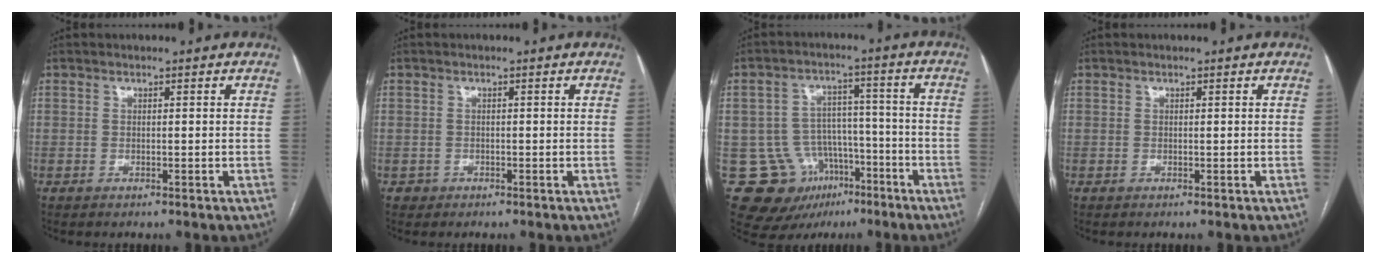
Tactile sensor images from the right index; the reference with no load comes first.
{"total": 1.1, "force": [-0.4, 1.0, -0.2], "torque": [0.002, 0.007, -0.006]}
{"total": 12.2, "force": [-6.1, 9.9, 3.4], "torque": [-0.051, 0.058, -0.080]}
{"total": 0.0}